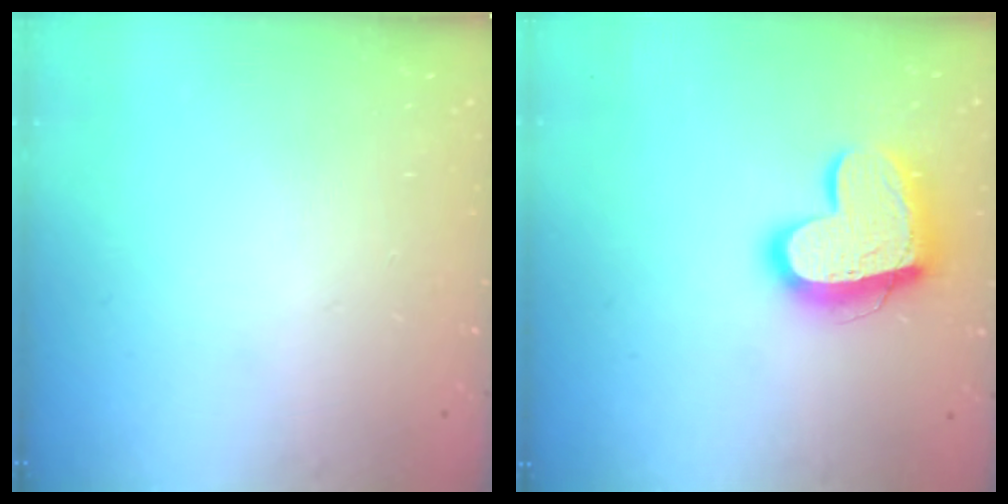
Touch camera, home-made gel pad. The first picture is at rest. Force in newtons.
{"total": 16.6, "press": 16.5, "slide": 1.4}